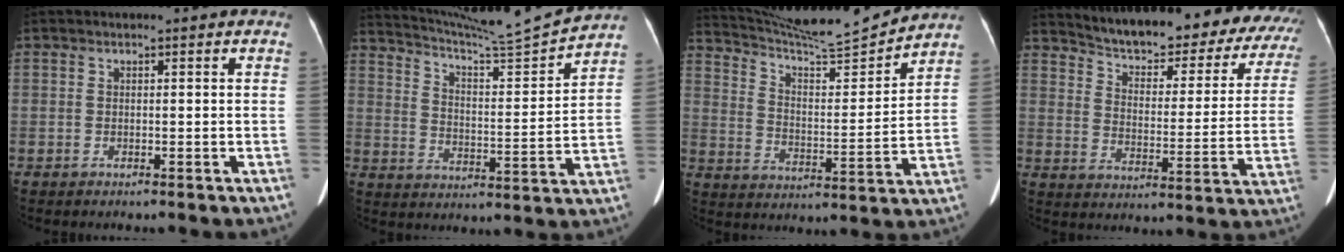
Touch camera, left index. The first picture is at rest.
{"total": 15.1, "force": [14.5, -2.6, 3.7], "torque": [-0.074, -0.039, 0.224]}
{"total": 16.1, "force": [15.6, -0.9, 4.0], "torque": [-0.082, -0.027, 0.246]}
{"total": 26.8, "force": [24.2, 7.0, 9.2], "torque": [-0.131, -0.053, 0.293]}